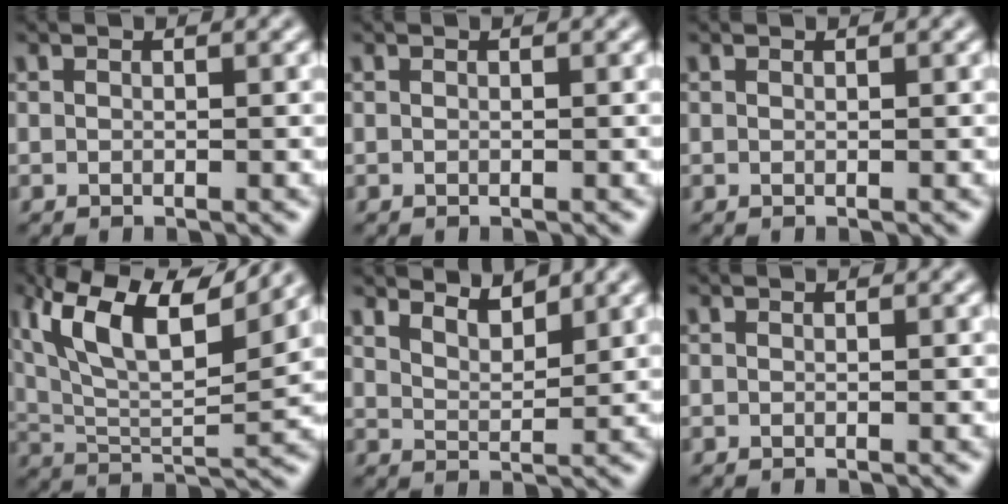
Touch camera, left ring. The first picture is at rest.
{"total": 0.0}
{"total": 0.0}
{"total": 12.0, "force": [6.8, 4.2, 8.9], "torque": [-0.165, 0.020, 0.118]}
{"total": 3.4, "force": [3.2, 0.6, 1.1], "torque": [-0.014, -0.004, 0.044]}
{"total": 0.0}